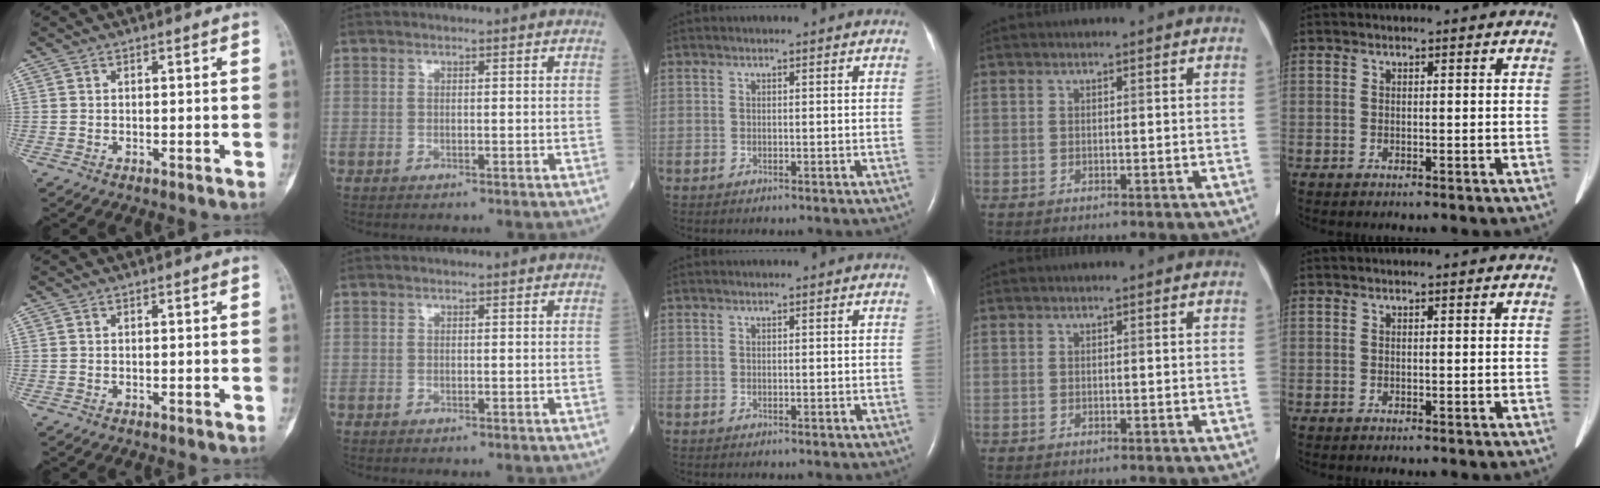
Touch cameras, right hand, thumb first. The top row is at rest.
{}